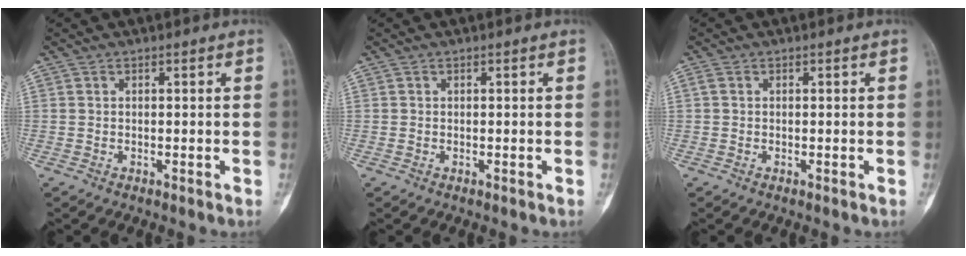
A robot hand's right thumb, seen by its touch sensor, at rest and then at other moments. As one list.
[{"total": 0.0}, {"total": 0.8, "force": [0.2, 0.6, 0.5], "torque": [-0.013, 0.005, 0.004]}]